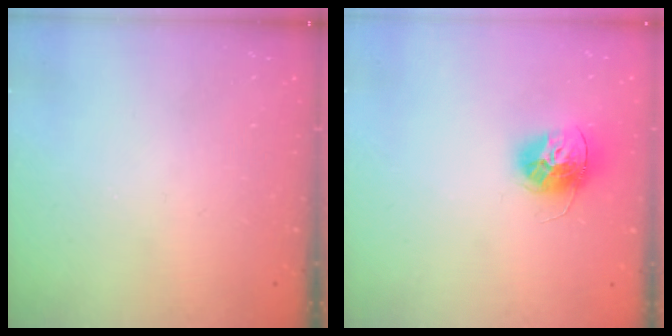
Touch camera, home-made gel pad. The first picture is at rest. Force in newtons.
{"total": 12.8, "press": 12.7, "slide": 1.3}